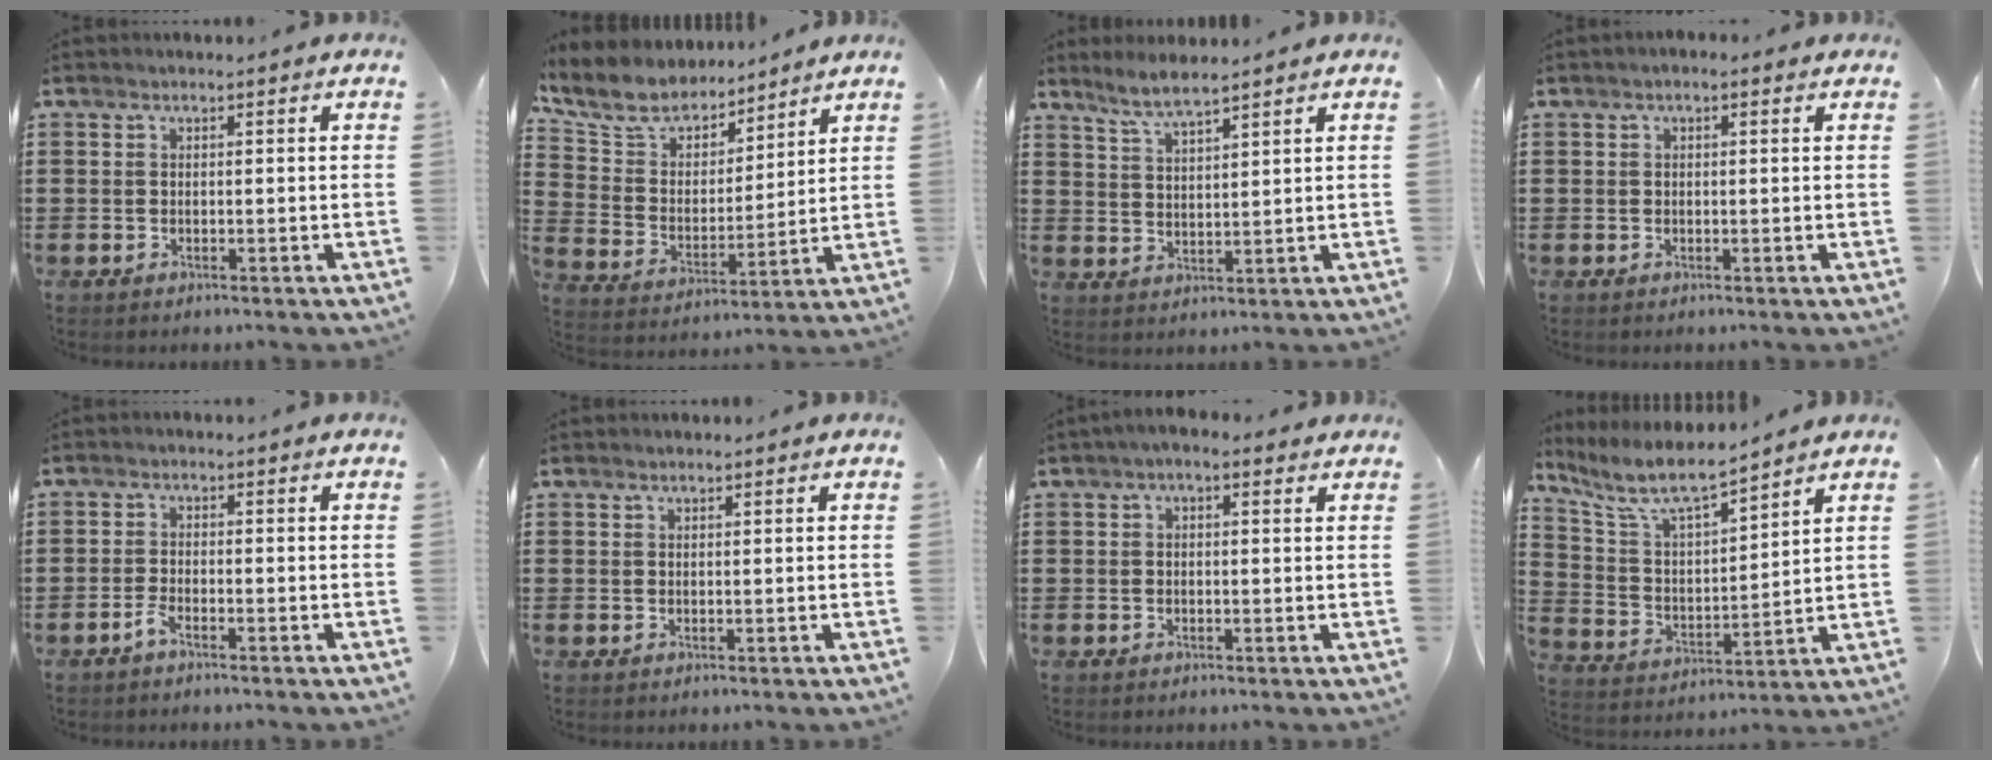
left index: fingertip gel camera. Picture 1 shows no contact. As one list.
[{"total": 7.6, "force": [6.8, 3.0, 1.4], "torque": [-0.071, -0.042, 0.122]}, {"total": 4.1, "force": [3.7, 0.2, 1.8], "torque": [-0.046, -0.006, 0.068]}, {"total": 0.7, "force": [0.2, 0.3, 0.6], "torque": [-0.012, 0.004, 0.003]}, {"total": 1.9, "force": [-1.3, 0.2, 1.3], "torque": [-0.033, -0.001, -0.026]}, {"total": 0.5, "force": [0.5, 0.1, 0.1], "torque": [-0.004, 0.000, 0.010]}, {"total": 1.6, "force": [0.3, 0.8, 1.4], "torque": [-0.027, 0.006, 0.003]}, {"total": 8.3, "force": [7.1, 1.5, 4.1], "torque": [-0.111, -0.035, 0.120]}]